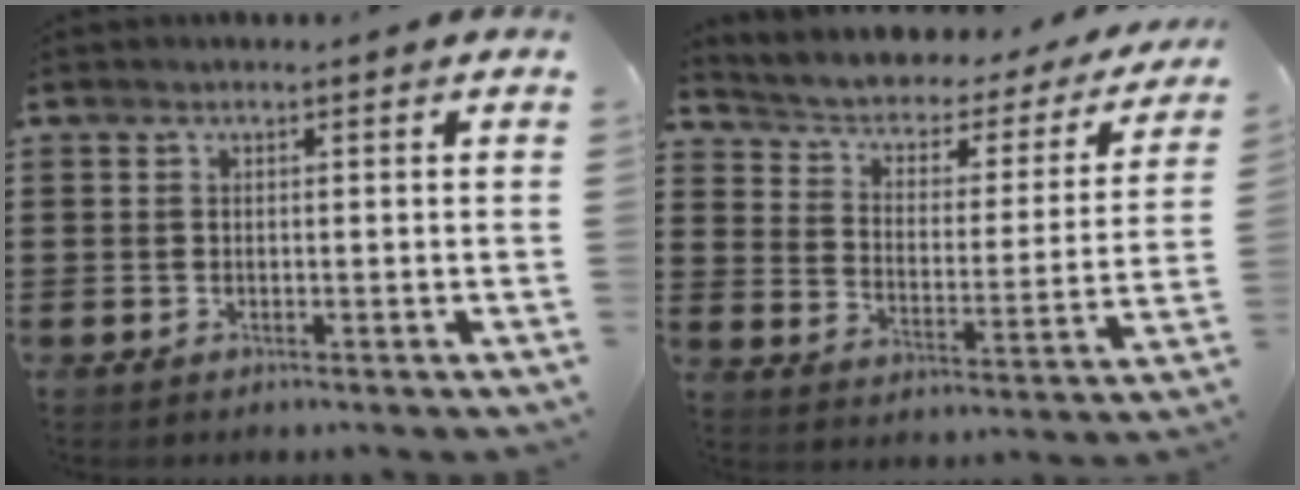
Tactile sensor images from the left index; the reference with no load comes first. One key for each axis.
{"total": 2.8, "fx": 1.3, "fy": 1.9, "fz": 1.4, "tx": -0.043, "ty": -0.016, "tz": 0.010}